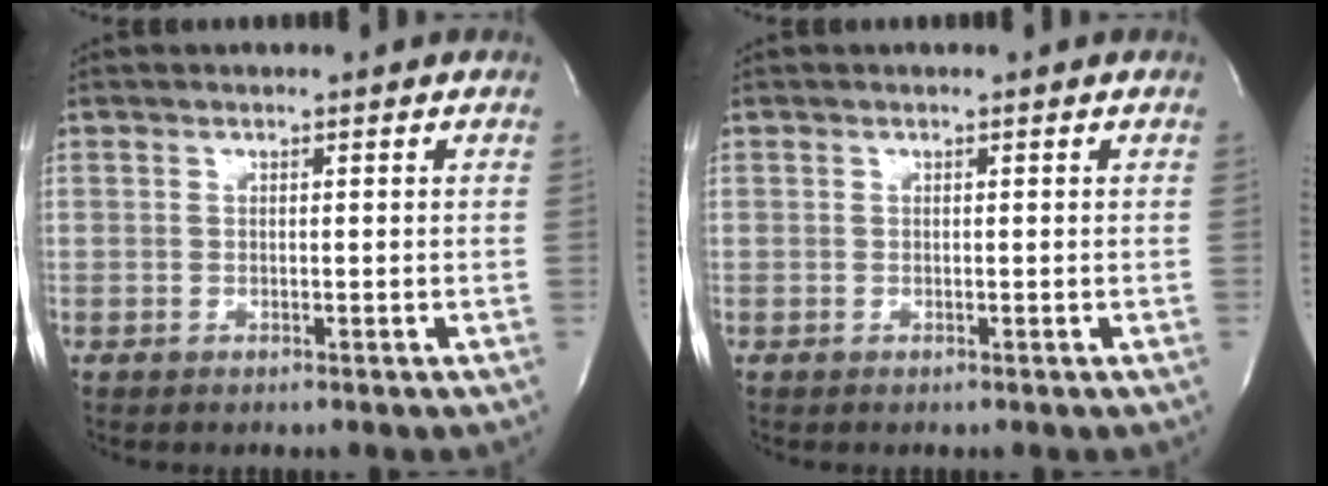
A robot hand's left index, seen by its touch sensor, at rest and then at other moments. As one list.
[{"total": 0.0}]